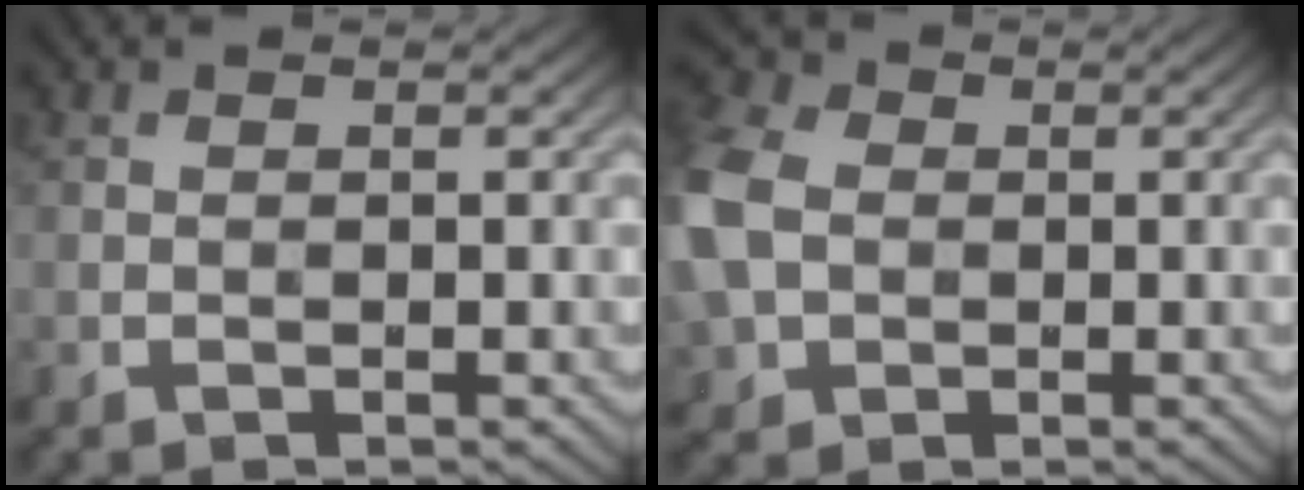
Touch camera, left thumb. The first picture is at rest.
{"total": 10.7, "force": [-0.4, 8.2, 6.8], "torque": [-0.213, -0.006, -0.017]}